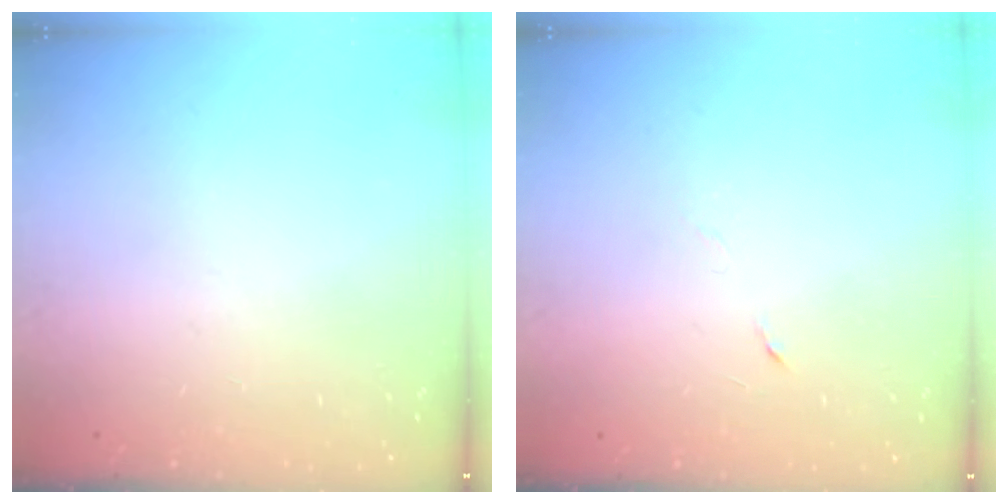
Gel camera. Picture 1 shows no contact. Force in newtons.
{"total": 2.9, "press": 2.7, "slide": 1.0}